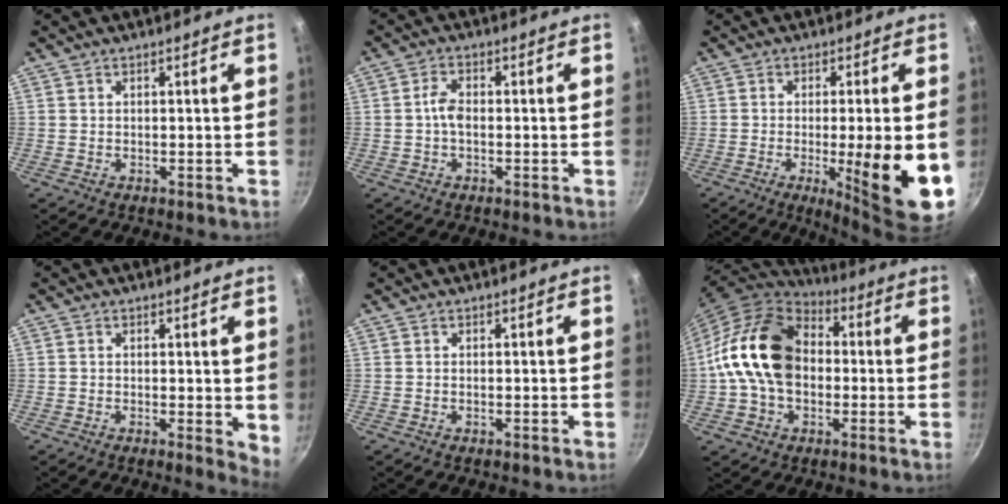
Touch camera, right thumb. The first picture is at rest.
{"total": 3.2, "force": [-0.4, 1.8, 2.6], "torque": [-0.049, 0.014, -0.011]}
{"total": 14.8, "force": [-3.2, 2.4, 14.3], "torque": [-0.199, -0.003, -0.039]}
{"total": 3.6, "force": [0.4, 1.5, 3.2], "torque": [-0.037, -0.007, 0.004]}
{"total": 0.0}
{"total": 18.3, "force": [-0.1, 13.2, 12.7], "torque": [-0.201, 0.036, -0.017]}